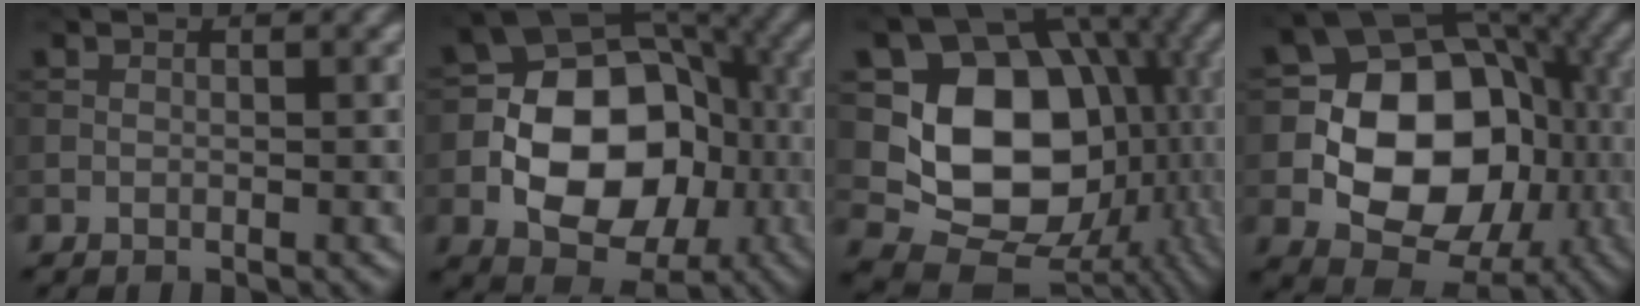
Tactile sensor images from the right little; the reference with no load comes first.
{"total": 12.9, "force": [-3.2, 9.1, 8.6], "torque": [-0.125, -0.006, -0.061]}
{"total": 13.5, "force": [0.1, 10.9, 8.0], "torque": [-0.124, -0.023, 0.000]}
{"total": 13.7, "force": [-2.4, 10.2, 8.8], "torque": [-0.115, -0.004, -0.049]}